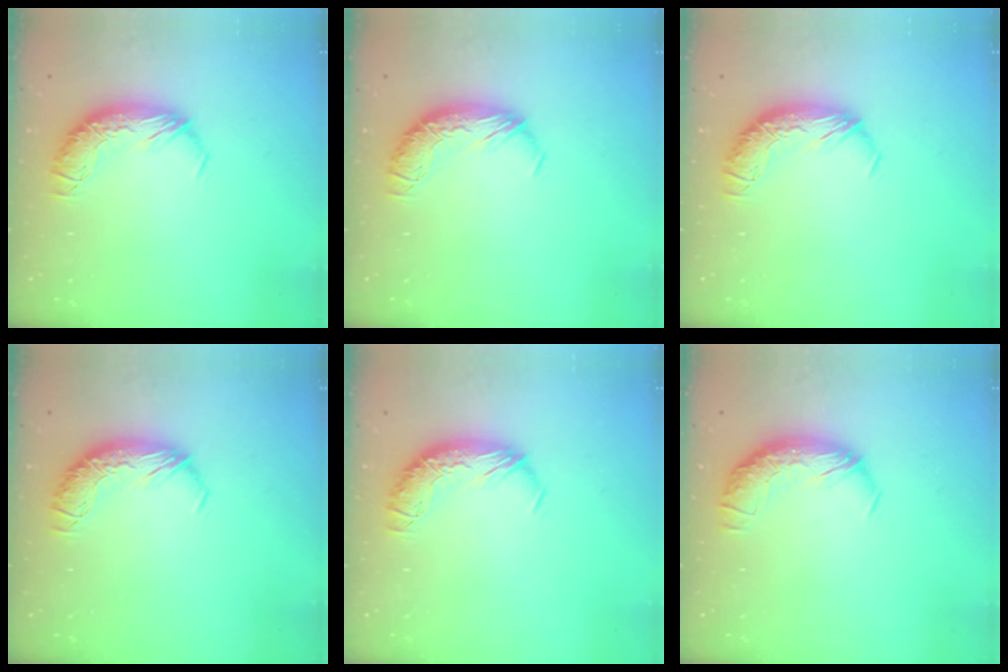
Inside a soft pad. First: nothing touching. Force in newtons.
{"total": 0.0}
{"total": 0.0}
{"total": 0.0}
{"total": 0.0}
{"total": 1.7, "press": 0.6, "slide": 1.6}